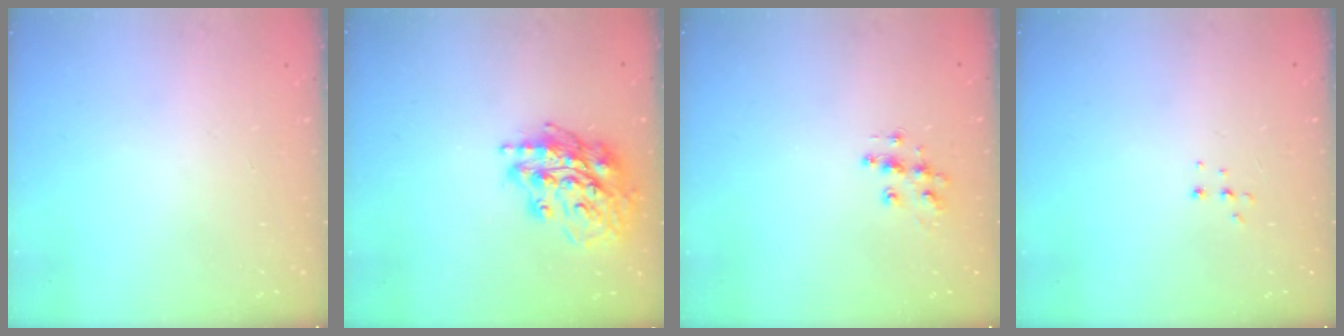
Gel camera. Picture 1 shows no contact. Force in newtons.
{"total": 17.5, "press": 17.4, "slide": 1.8}
{"total": 9.0, "press": 9.0, "slide": 0.5}
{"total": 5.0, "press": 4.9, "slide": 0.9}